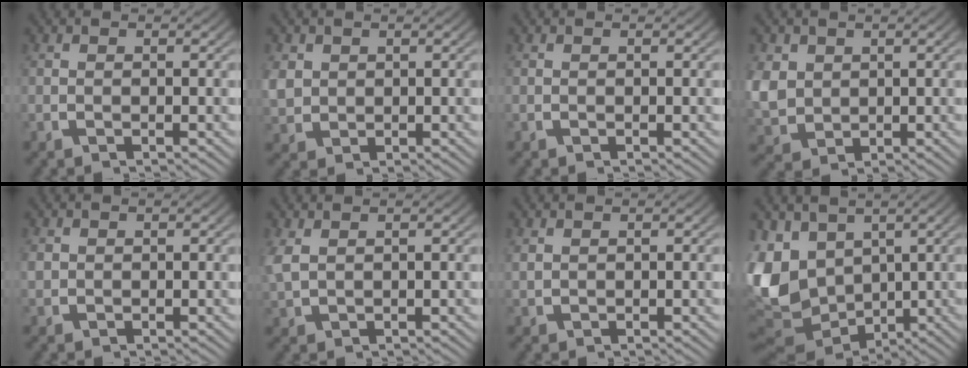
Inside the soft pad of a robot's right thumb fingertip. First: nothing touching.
{"total": 3.4, "force": [0.5, 3.1, 1.4], "torque": [-0.050, -0.015, 0.025]}
{"total": 0.0}
{"total": 6.2, "force": [0.0, 5.3, 3.0], "torque": [-0.107, -0.037, 0.027]}
{"total": 1.4, "force": [0.3, 1.3, 0.5], "torque": [-0.017, -0.004, 0.009]}
{"total": 2.2, "force": [0.9, 1.5, 1.3], "torque": [-0.041, -0.003, 0.029]}
{"total": 1.0, "force": [0.7, 0.7, 0.4], "torque": [-0.010, 0.001, 0.018]}
{"total": 12.6, "force": [-1.5, 9.9, 7.7], "torque": [-0.214, -0.060, 0.004]}